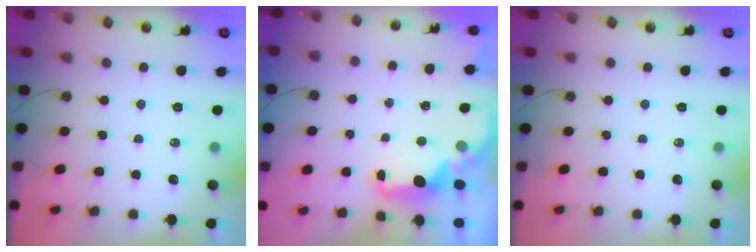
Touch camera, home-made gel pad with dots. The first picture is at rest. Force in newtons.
{"total": 2.5, "press": 2.4, "slide": 0.7}
{"total": 0.0}